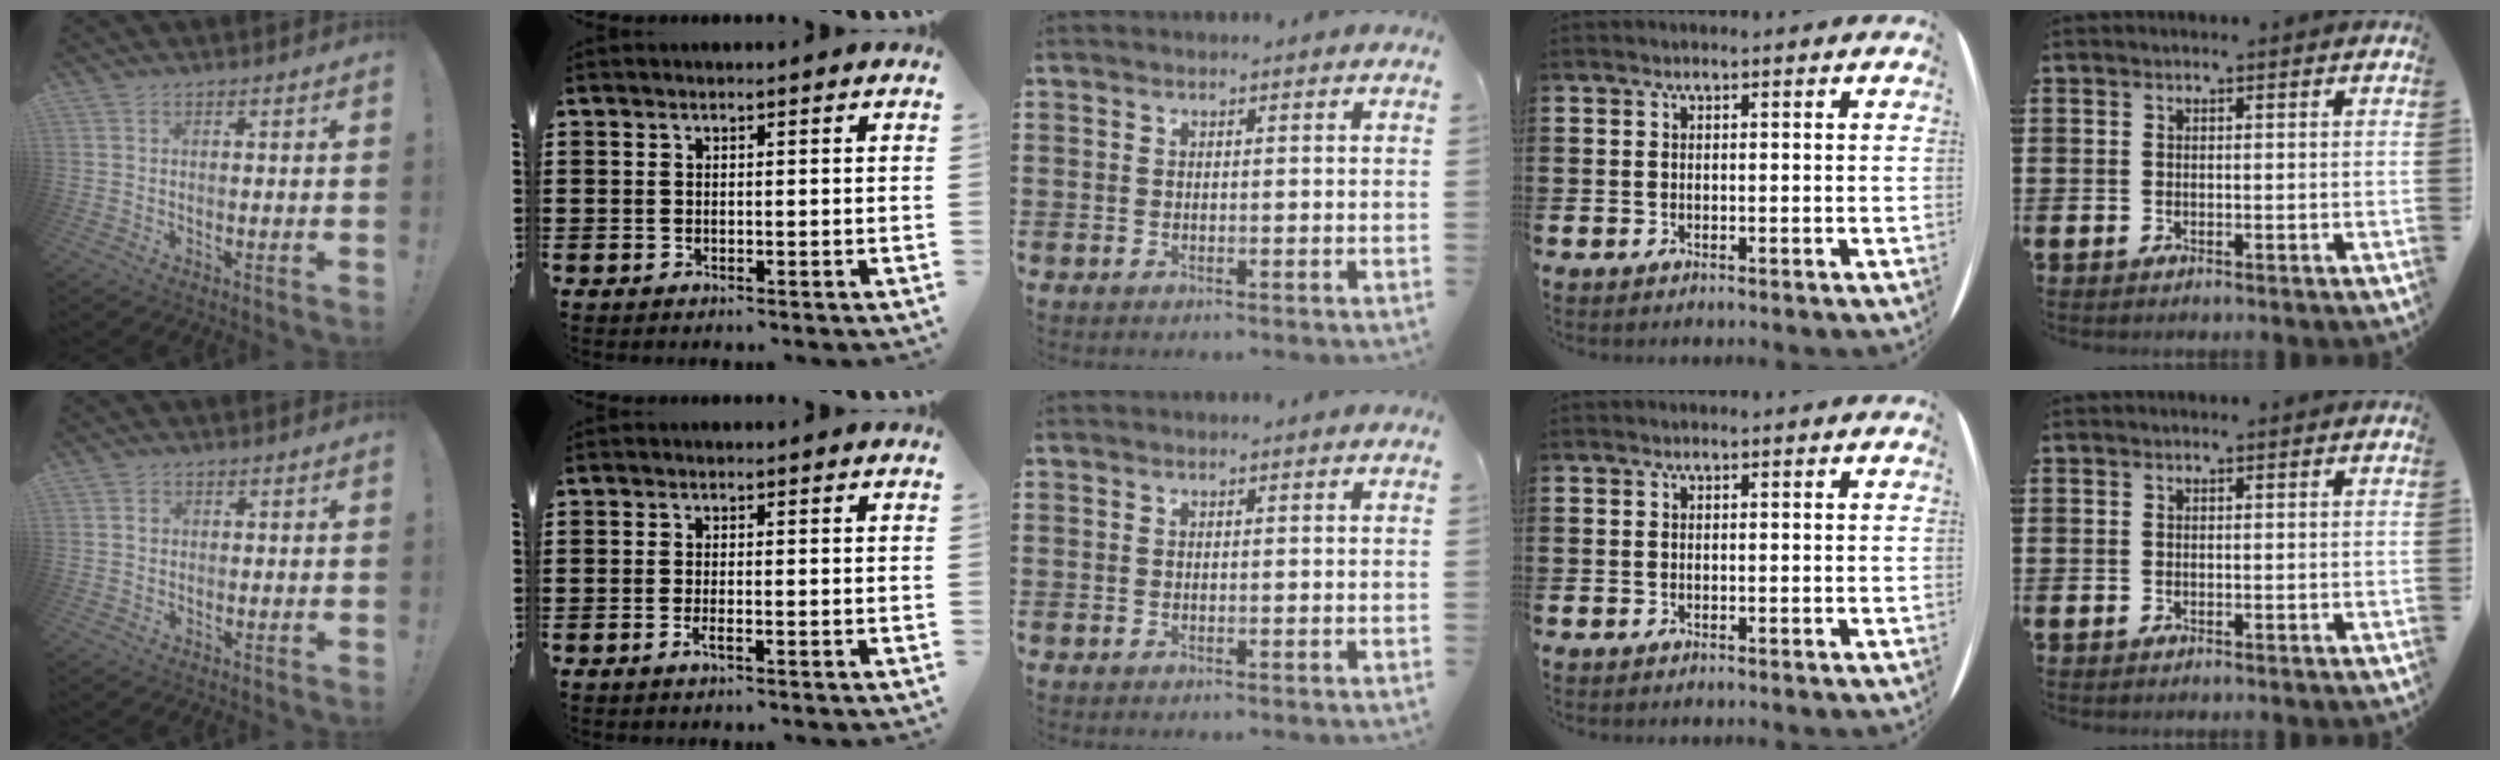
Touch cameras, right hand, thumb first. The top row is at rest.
{"thumb": {"total": 1.1, "force": [0.1, 1.1, 0.4], "torque": [0.000, 0.001, -0.001]}, "index": {"total": 1.5, "force": [-0.8, 0.2, 1.2], "torque": [-0.028, -0.005, -0.017]}}